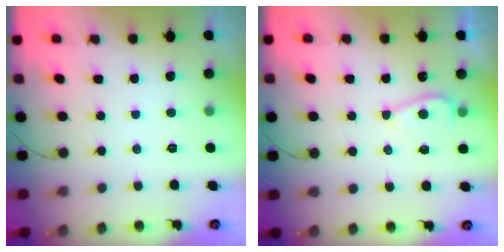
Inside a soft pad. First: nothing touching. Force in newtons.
{"total": 5.0, "press": 4.8, "slide": 1.2}